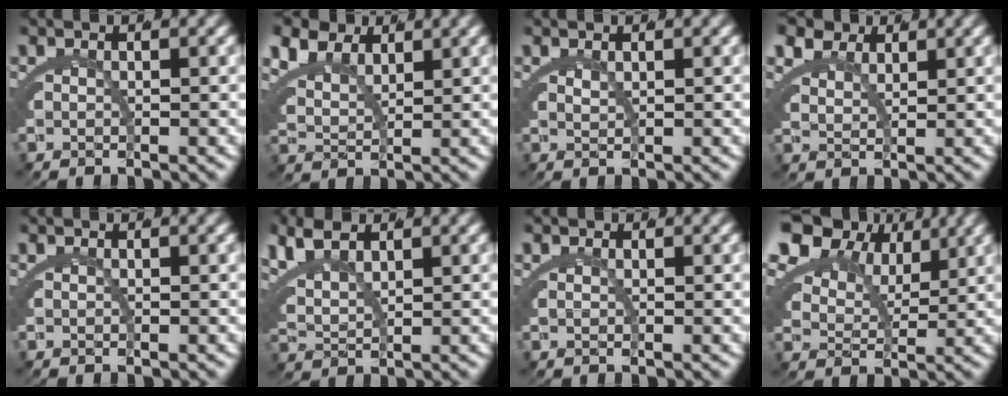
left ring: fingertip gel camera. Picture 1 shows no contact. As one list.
[{"total": 5.4, "force": [3.1, 3.5, 2.7], "torque": [-0.075, -0.008, 0.059]}, {"total": 1.1, "force": [0.8, -0.7, 0.2], "torque": [-0.004, -0.009, 0.024]}, {"total": 4.0, "force": [2.9, 2.1, 1.8], "torque": [-0.049, -0.011, 0.059]}, {"total": 0.0}, {"total": 5.2, "force": [2.9, 3.3, 2.8], "torque": [-0.086, -0.003, 0.058]}, {"total": 0.7, "force": [0.6, 0.4, 0.2], "torque": [-0.010, -0.007, 0.016]}, {"total": 8.3, "force": [4.8, 4.8, 4.7], "torque": [-0.097, 0.007, 0.080]}]